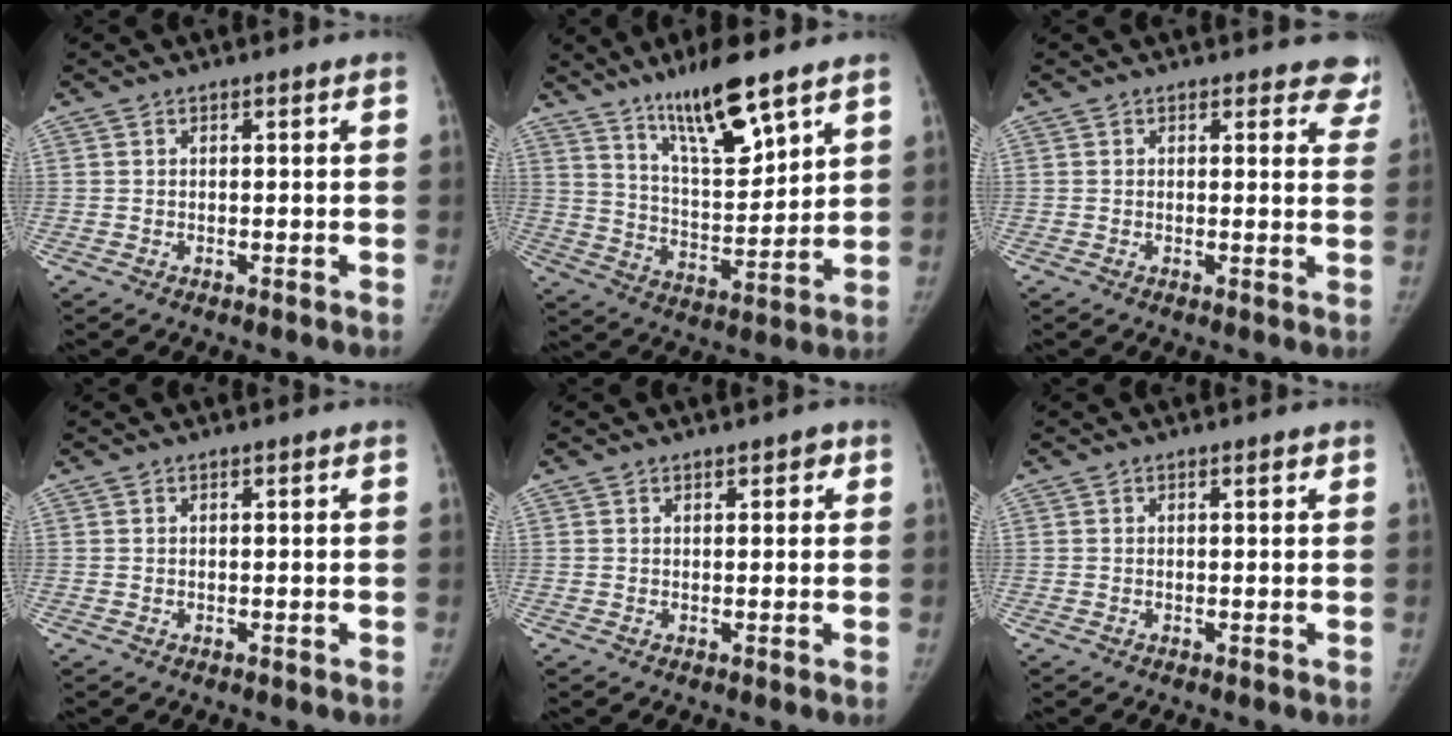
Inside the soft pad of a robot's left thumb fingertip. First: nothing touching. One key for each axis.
{"total": 14.2, "fx": 9.7, "fy": 3.2, "fz": 9.8, "tx": -0.151, "ty": -0.059, "tz": 0.180}
{"total": 6.4, "fx": 5.6, "fy": 2.7, "fz": 1.3, "tx": 0.035, "ty": -0.025, "tz": 0.036}
{"total": 0.0}
{"total": 2.0, "fx": 1.1, "fy": 1.1, "fz": 1.3, "tx": -0.002, "ty": 0.000, "tz": 0.012}
{"total": 0.8, "fx": 0.5, "fy": 0.3, "fz": 0.6, "tx": -0.006, "ty": -0.001, "tz": 0.006}